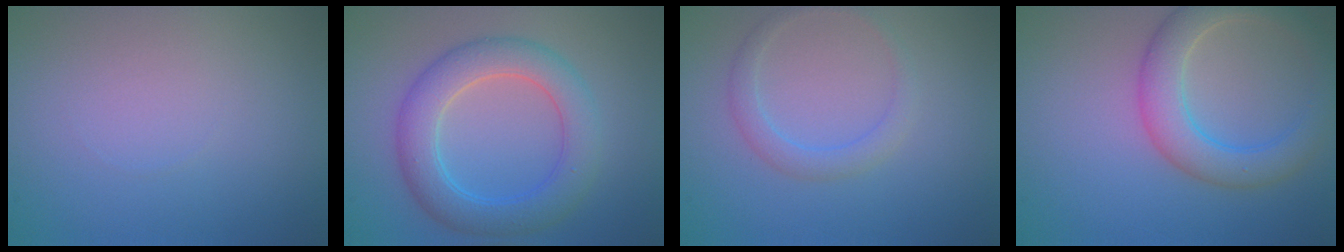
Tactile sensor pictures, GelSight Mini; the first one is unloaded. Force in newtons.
{"total": 5.6, "press": 5.6, "slide": 0.4}
{"total": 1.9, "press": 1.9, "slide": 0.1}
{"total": 4.9, "press": 4.9, "slide": 0.0}